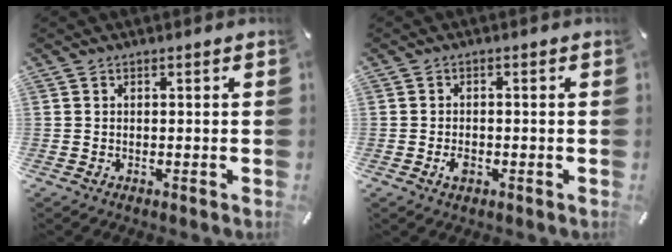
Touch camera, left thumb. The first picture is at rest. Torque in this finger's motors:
{"motor_torque": [0.12, 1.09, -0.01, 0.05, 0.02]}